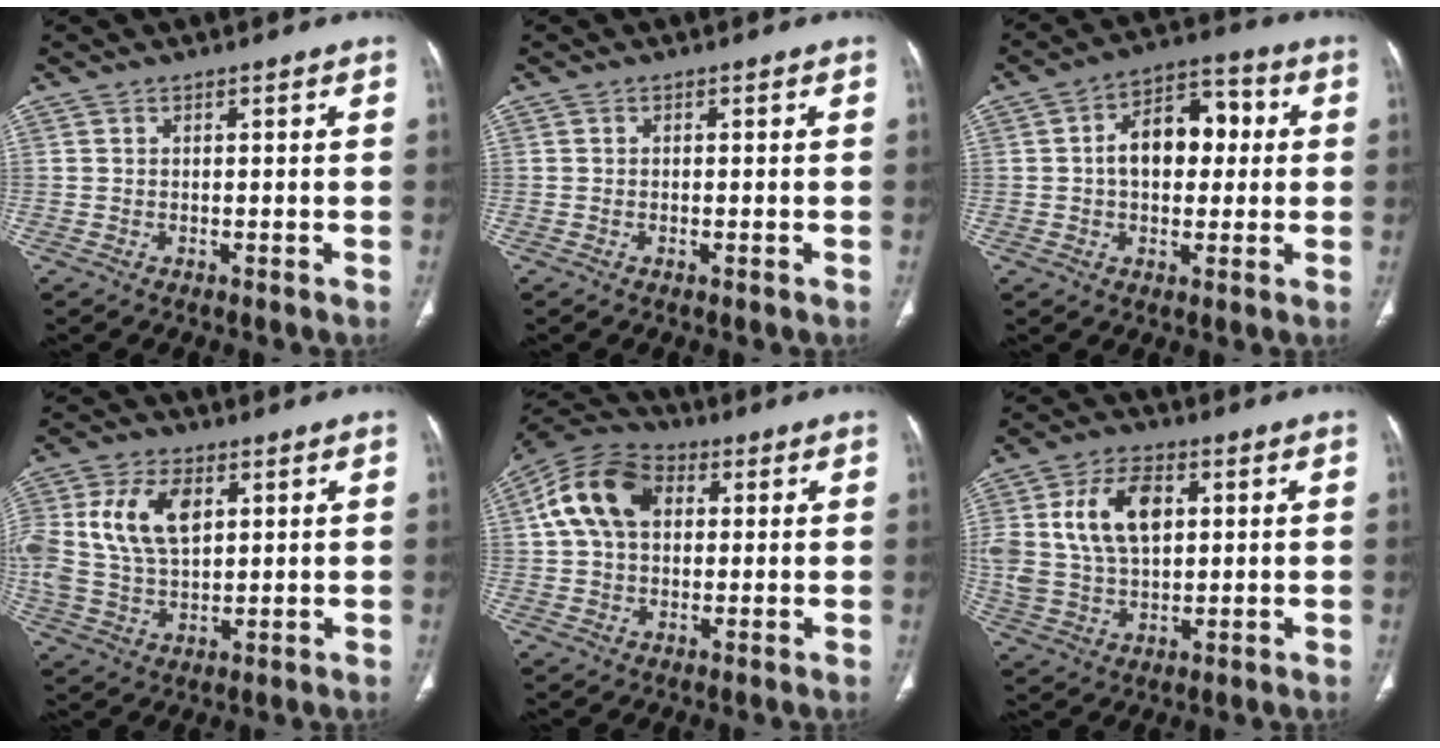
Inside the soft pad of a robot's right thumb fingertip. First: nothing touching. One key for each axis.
{"total": 0.6, "fx": -0.3, "fy": 0.1, "fz": 0.5, "tx": -0.011, "ty": 0.002, "tz": -0.005}
{"total": 11.9, "fx": 1.1, "fy": 7.7, "fz": 9.1, "tx": -0.112, "ty": 0.031, "tz": 0.011}
{"total": 13.7, "fx": 3.9, "fy": 8.3, "fz": 10.1, "tx": -0.197, "ty": 0.000, "tz": 0.079}
{"total": 13.2, "fx": 3.0, "fy": 9.1, "fz": 9.0, "tx": -0.159, "ty": 0.023, "tz": 0.045}
{"total": 14.0, "fx": 3.6, "fy": 8.7, "fz": 10.4, "tx": -0.186, "ty": 0.001, "tz": 0.072}